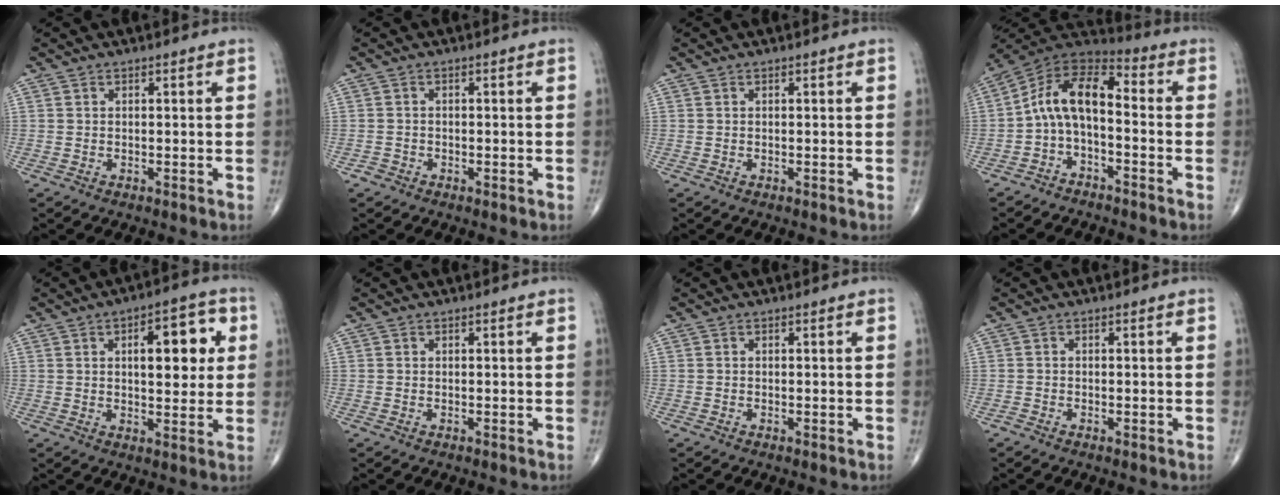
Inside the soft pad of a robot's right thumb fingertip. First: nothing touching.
{"total": 1.1, "force": [-0.7, 0.8, 0.0], "torque": [0.004, 0.003, -0.019]}
{"total": 0.0}
{"total": 11.0, "force": [-1.9, 5.8, 9.2], "torque": [-0.154, 0.064, -0.049]}
{"total": 11.8, "force": [2.9, 5.3, 10.1], "torque": [-0.102, 0.004, 0.037]}
{"total": 0.0}
{"total": 0.0}
{"total": 0.7, "force": [-0.4, 0.2, 0.4], "torque": [-0.006, -0.001, -0.010]}